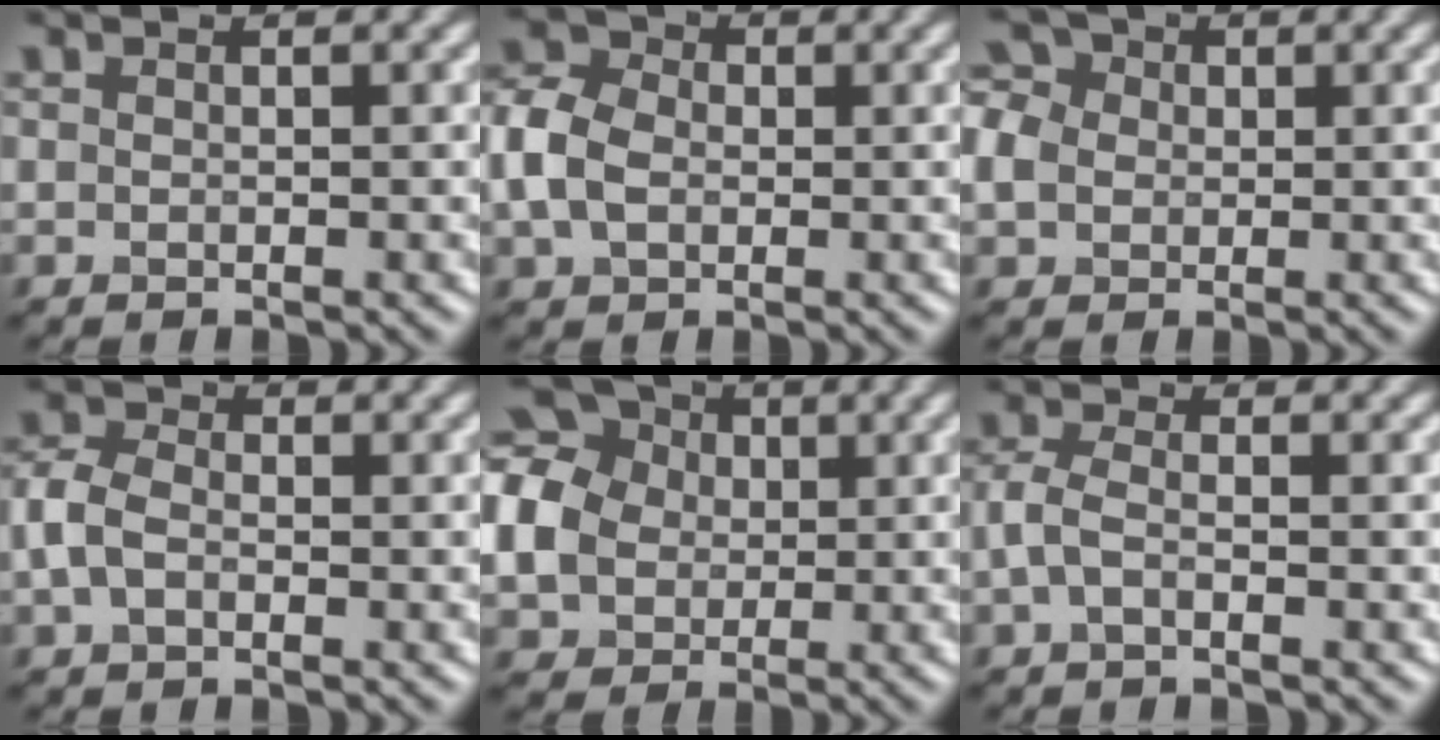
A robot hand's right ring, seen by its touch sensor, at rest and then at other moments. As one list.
[{"total": 5.6, "force": [-0.3, 4.2, 3.6], "torque": [-0.095, 0.012, -0.013]}, {"total": 4.9, "force": [0.3, 4.2, 2.5], "torque": [-0.067, 0.020, -0.001]}, {"total": 3.0, "force": [-0.4, 2.1, 2.1], "torque": [-0.053, 0.008, -0.016]}, {"total": 10.4, "force": [0.9, 8.8, 5.4], "torque": [-0.150, 0.023, -0.004]}, {"total": 2.0, "force": [-0.5, 0.9, 1.7], "torque": [-0.047, 0.005, -0.015]}]